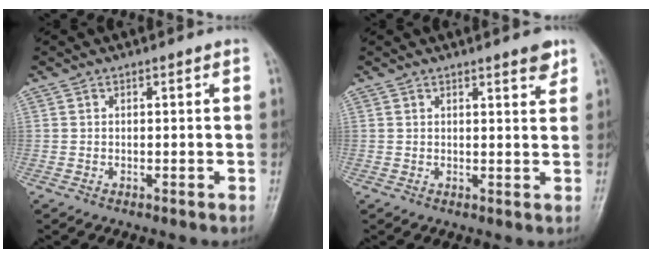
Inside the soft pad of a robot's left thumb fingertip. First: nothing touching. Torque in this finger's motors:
{"motor_torque": [0.05, 0.05, 0.08, 0.03, 0.06]}